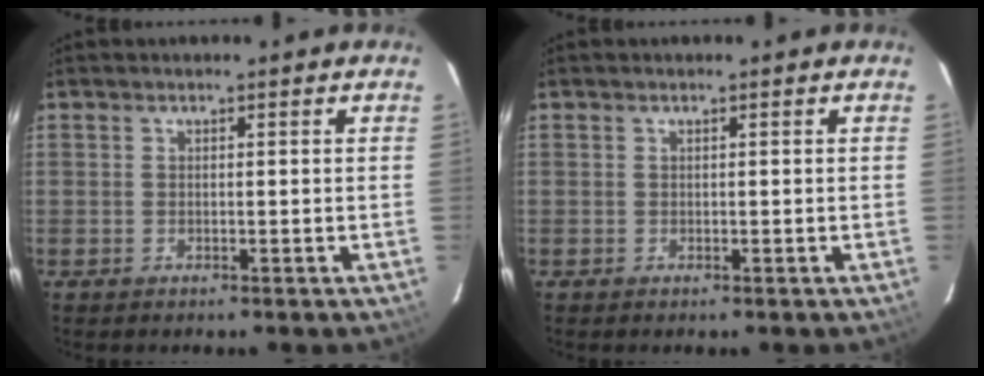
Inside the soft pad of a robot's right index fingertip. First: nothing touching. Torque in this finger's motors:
{"motor_torque": [-0.09, 0.03, -0.08, 0.00]}